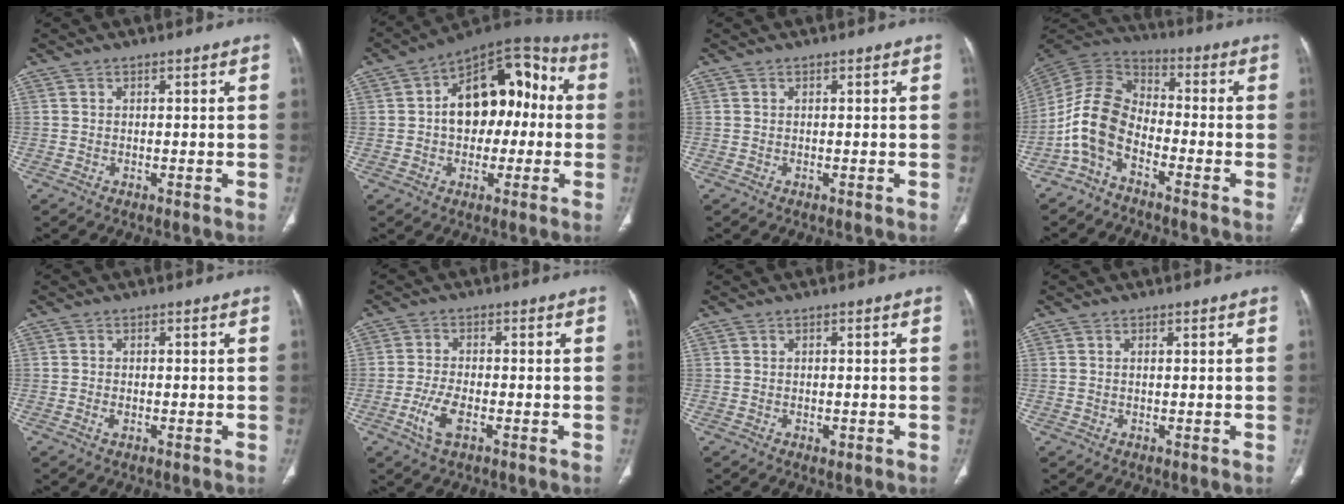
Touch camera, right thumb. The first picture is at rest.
{"total": 17.3, "force": [0.5, 11.2, 13.2], "torque": [-0.144, 0.050, 0.001]}
{"total": 0.0}
{"total": 10.5, "force": [-4.7, 6.3, 7.0], "torque": [-0.141, 0.059, -0.108]}
{"total": 1.2, "force": [-0.5, 0.8, 0.9], "torque": [-0.019, 0.001, -0.009]}
{"total": 5.4, "force": [-2.2, 2.4, 4.3], "torque": [-0.097, 0.007, -0.042]}
{"total": 1.0, "force": [-0.3, 0.7, 0.6], "torque": [-0.007, -0.001, -0.003]}
{"total": 0.6, "force": [0.1, 0.3, 0.5], "torque": [-0.021, 0.006, 0.006]}